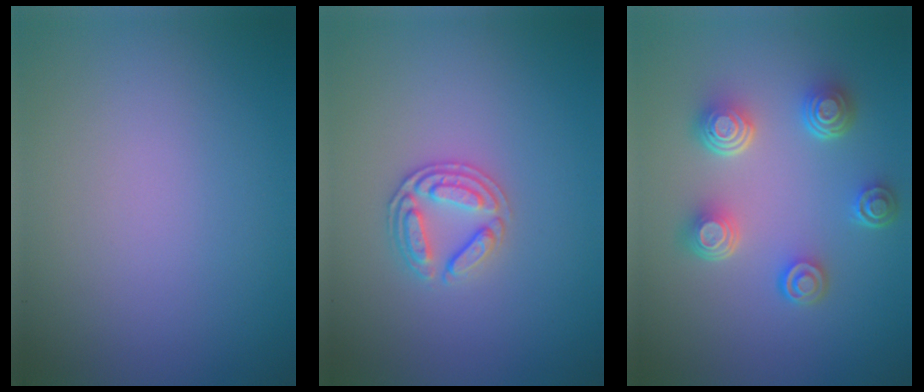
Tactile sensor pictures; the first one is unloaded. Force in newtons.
{"total": 2.6, "press": 2.5, "slide": 0.6}
{"total": 5.0, "press": 3.6, "slide": 3.5}